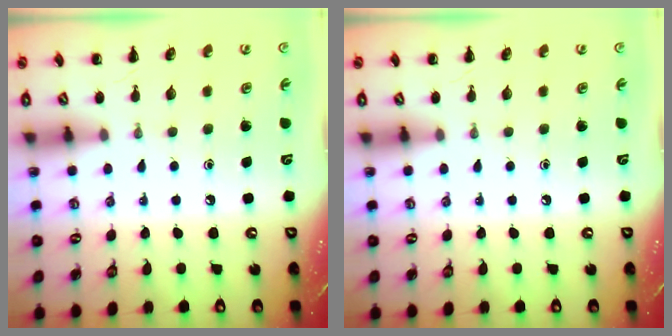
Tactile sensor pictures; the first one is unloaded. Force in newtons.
{"total": 0.0}